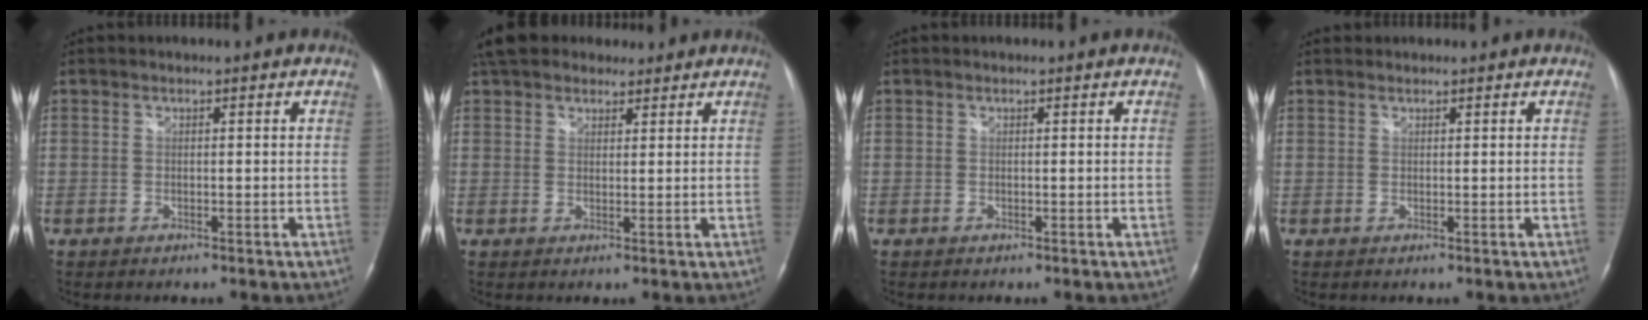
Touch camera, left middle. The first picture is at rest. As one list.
[{"total": 10.6, "force": [8.9, 4.5, 3.5], "torque": [-0.053, 0.038, 0.148]}, {"total": 0.0}, {"total": 0.9, "force": [0.8, 0.3, -0.1], "torque": [0.003, 0.004, 0.014]}]